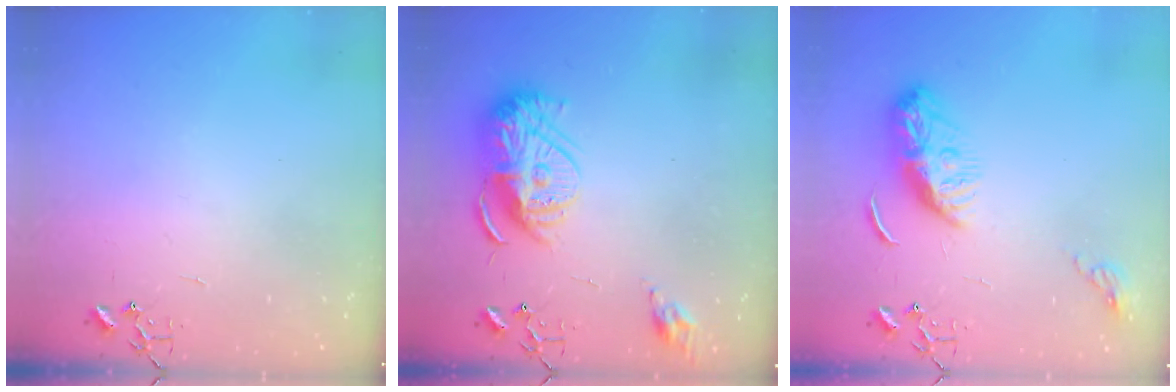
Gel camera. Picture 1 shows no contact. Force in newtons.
{"total": 15.1, "press": 15.0, "slide": 1.2}
{"total": 10.2, "press": 10.2, "slide": 0.5}